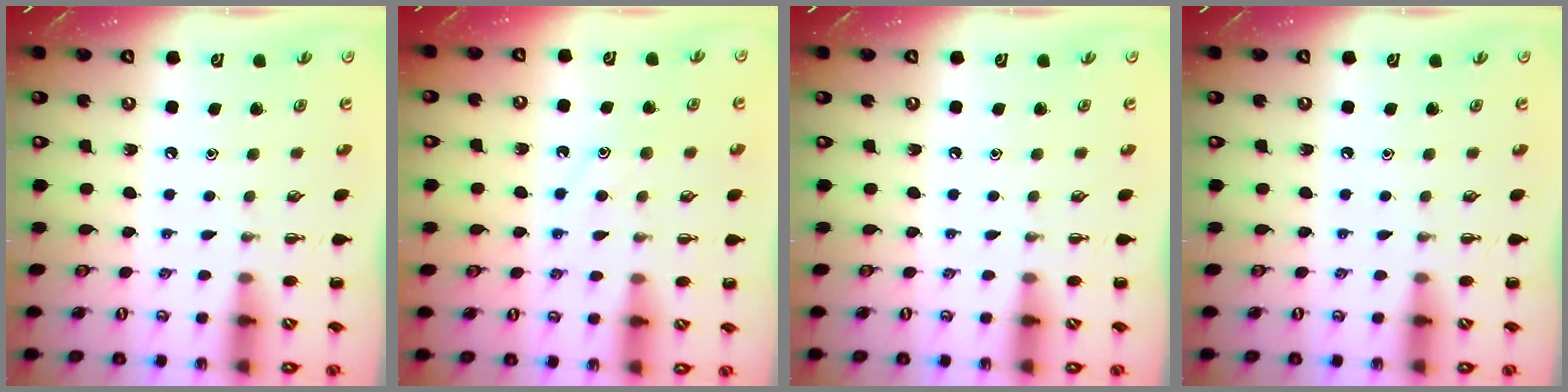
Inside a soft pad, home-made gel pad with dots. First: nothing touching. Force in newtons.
{"total": 9.4, "press": 9.4, "slide": 0.7}
{"total": 0.0}
{"total": 0.0}